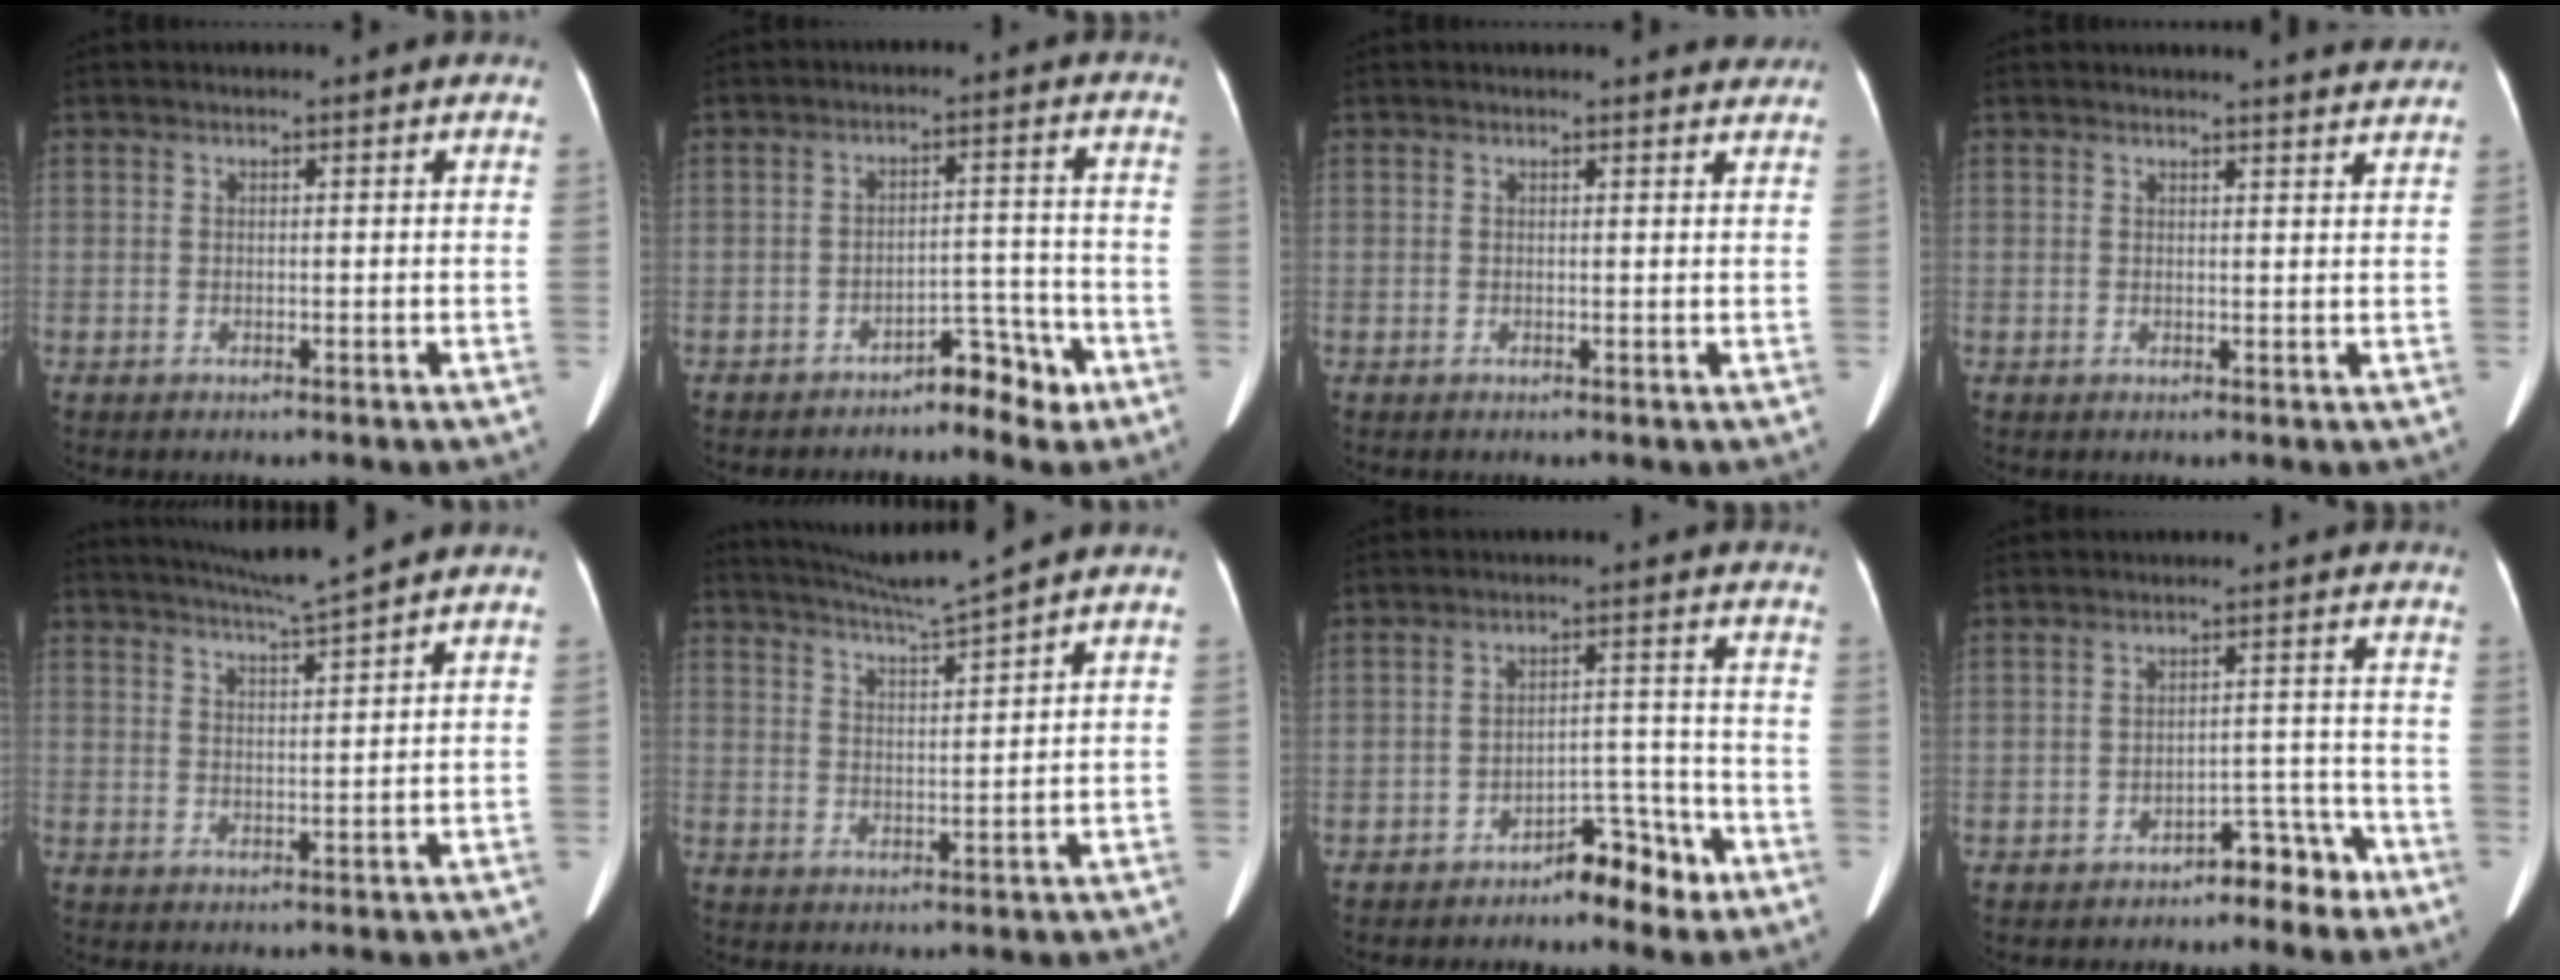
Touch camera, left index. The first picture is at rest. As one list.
[{"total": 5.1, "force": [-3.9, 2.2, 2.5], "torque": [-0.029, 0.021, -0.056]}, {"total": 1.8, "force": [1.7, 0.4, 0.1], "torque": [-0.006, -0.003, 0.008]}, {"total": 4.4, "force": [4.2, -0.4, 1.0], "torque": [-0.015, -0.008, 0.036]}, {"total": 5.9, "force": [5.2, -1.8, 2.1], "torque": [-0.041, -0.009, 0.092]}, {"total": 6.4, "force": [5.7, -2.2, 2.0], "torque": [-0.042, -0.011, 0.111]}, {"total": 5.9, "force": [-4.5, 2.4, 3.0], "torque": [-0.039, 0.027, -0.066]}, {"total": 4.8, "force": [-4.0, 2.1, 1.7], "torque": [-0.017, 0.024, -0.053]}]